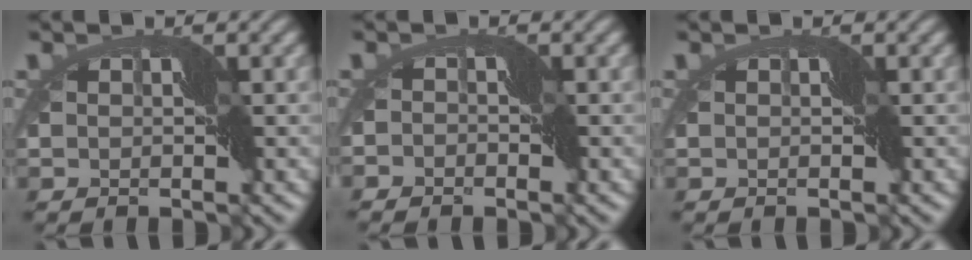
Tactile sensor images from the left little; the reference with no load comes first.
{"total": 2.7, "force": [-2.3, 1.3, 0.3], "torque": [0.000, 0.000, -0.042]}
{"total": 0.0}